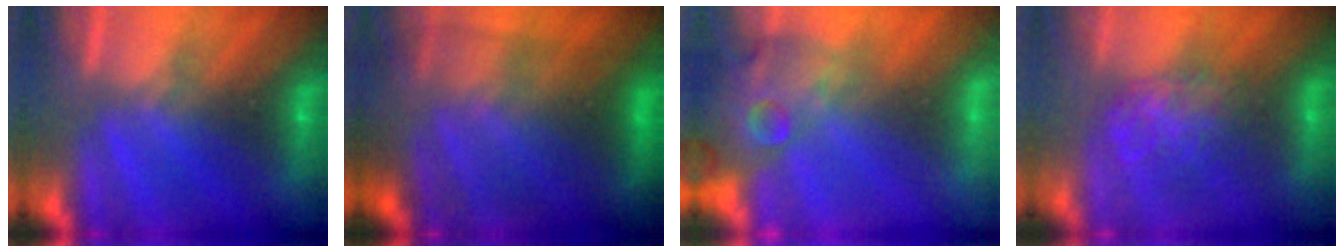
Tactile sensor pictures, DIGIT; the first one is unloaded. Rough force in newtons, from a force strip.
{"total": 7.2}
{"total": 8.9}
{"total": 7.5}